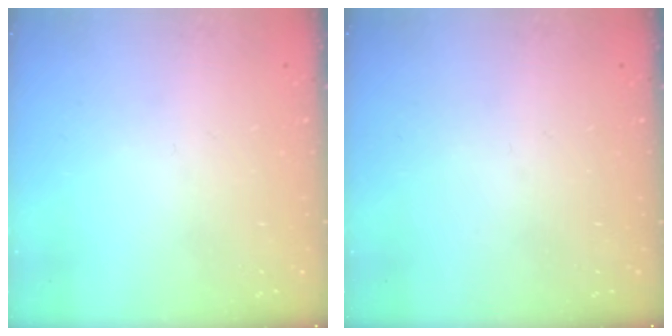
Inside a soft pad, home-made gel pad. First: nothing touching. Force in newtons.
{"total": 0.0}